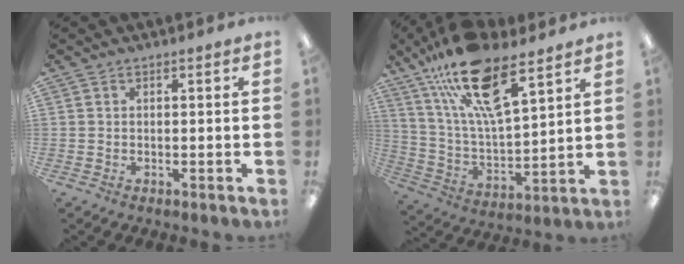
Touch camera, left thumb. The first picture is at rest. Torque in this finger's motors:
{"motor_torque": [0.92, 0.43, 2.20, -0.57, 0.33]}